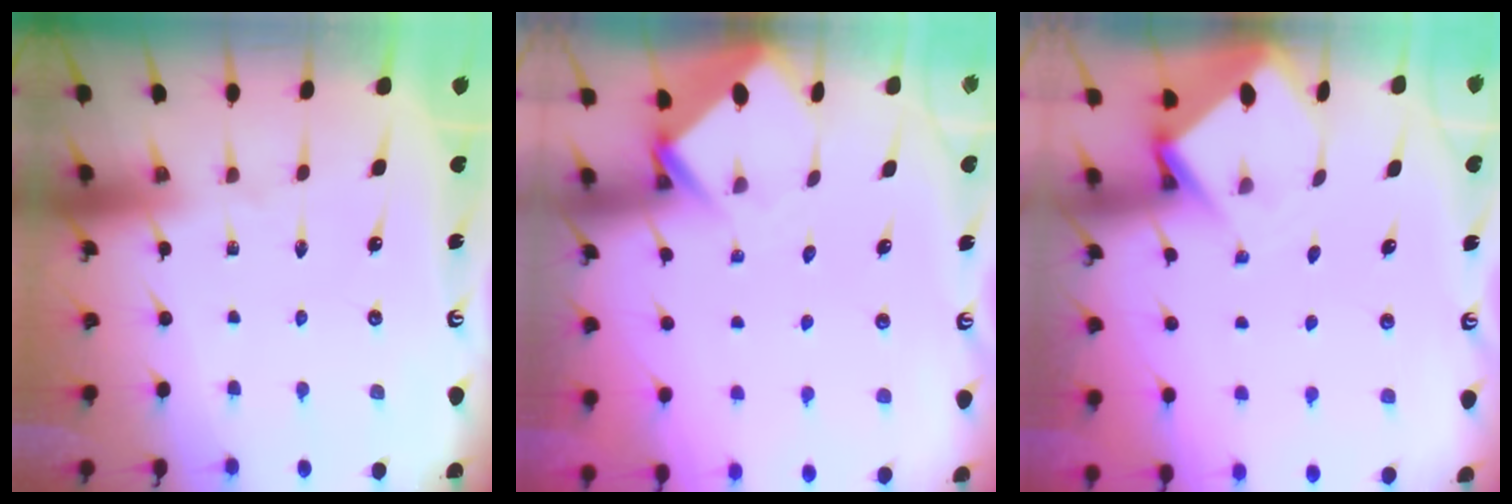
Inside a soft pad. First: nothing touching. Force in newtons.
{"total": 3.6, "press": 3.6, "slide": 0.3}
{"total": 3.7, "press": 3.7, "slide": 0.3}